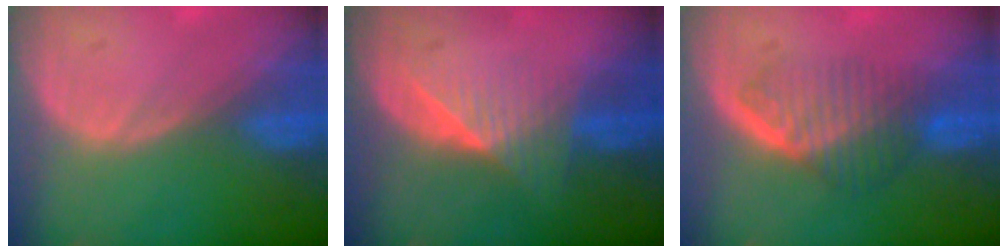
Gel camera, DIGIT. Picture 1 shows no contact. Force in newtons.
{"total": 6.0, "press": 5.4, "slide": 2.7}
{"total": 6.6, "press": 5.9, "slide": 2.9}